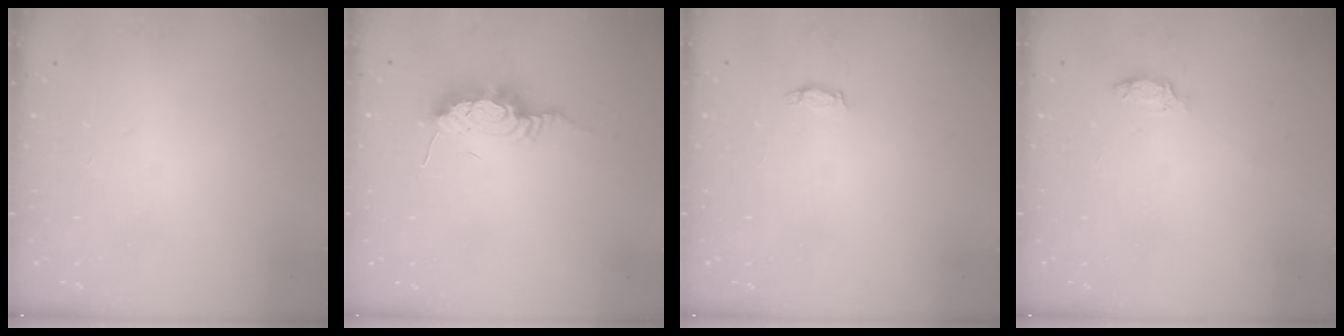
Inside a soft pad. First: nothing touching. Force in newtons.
{"total": 9.1, "press": 9.1, "slide": 0.8}
{"total": 2.8, "press": 2.8, "slide": 0.4}
{"total": 3.3, "press": 3.3, "slide": 0.4}